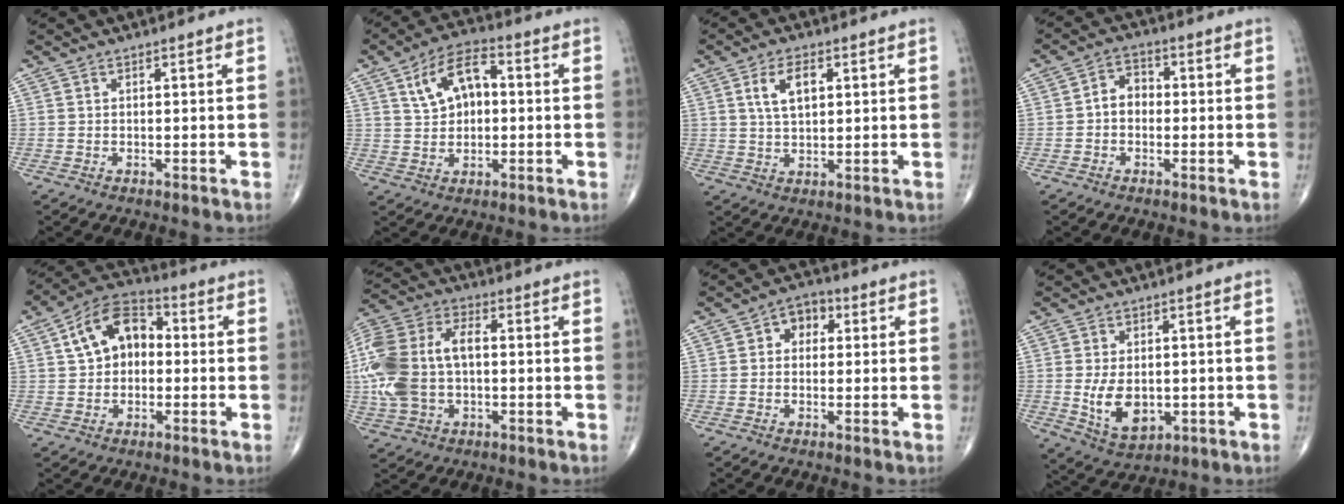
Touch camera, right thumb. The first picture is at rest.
{"total": 9.6, "force": [2.1, 5.7, 7.4], "torque": [-0.112, 0.014, 0.031]}
{"total": 6.2, "force": [2.0, 3.2, 4.8], "torque": [-0.081, -0.005, 0.040]}
{"total": 4.5, "force": [-0.6, 3.5, 2.7], "torque": [-0.023, 0.020, -0.022]}
{"total": 11.3, "force": [1.8, 7.6, 8.2], "torque": [-0.120, 0.027, 0.018]}
{"total": 18.1, "force": [-0.4, 11.1, 14.4], "torque": [-0.332, 0.024, -0.008]}
{"total": 5.1, "force": [1.0, 3.9, 3.1], "torque": [-0.015, 0.012, 0.005]}
{"total": 8.7, "force": [-1.0, 5.5, 6.7], "torque": [-0.101, -0.010, -0.002]}